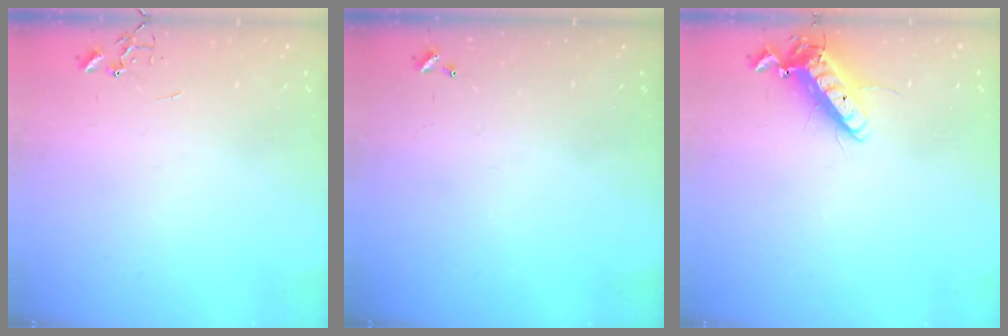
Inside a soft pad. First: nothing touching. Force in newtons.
{"total": 0.0}
{"total": 12.9, "press": 12.7, "slide": 2.1}